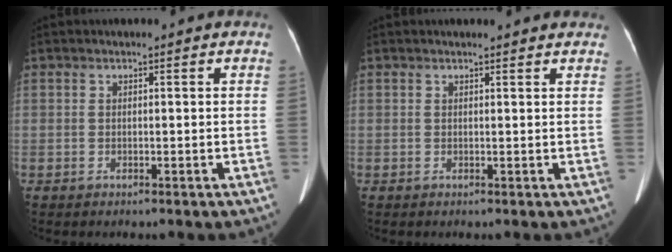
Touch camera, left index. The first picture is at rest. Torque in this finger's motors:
{"motor_torque": [-0.27, -0.22, -0.36, -0.05]}